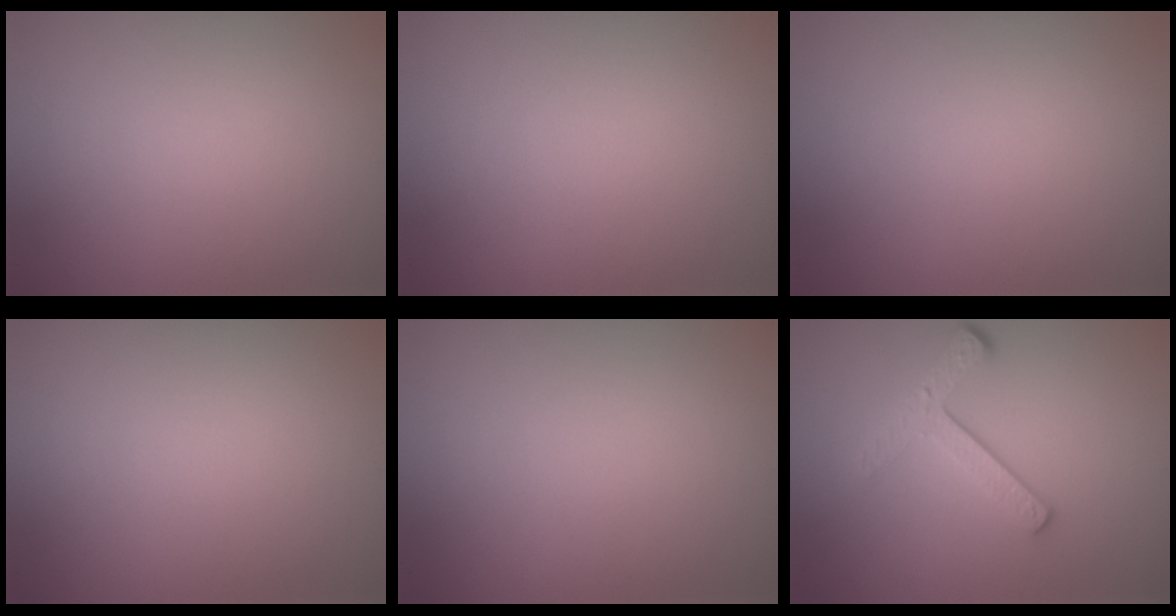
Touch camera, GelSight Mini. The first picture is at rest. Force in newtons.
{"total": 0.0}
{"total": 0.0}
{"total": 0.0}
{"total": 0.0}
{"total": 3.6, "press": 2.6, "slide": 2.5}